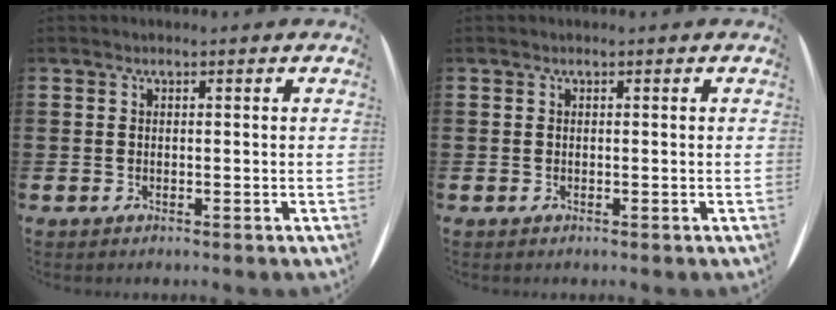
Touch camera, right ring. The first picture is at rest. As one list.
[{"total": 0.0}]